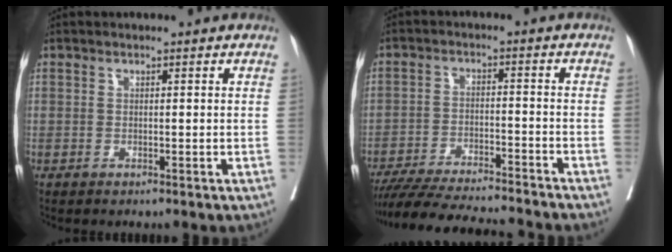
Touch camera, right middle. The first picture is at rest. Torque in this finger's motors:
{"motor_torque": [1.06, -1.08, 0.23, 0.10]}